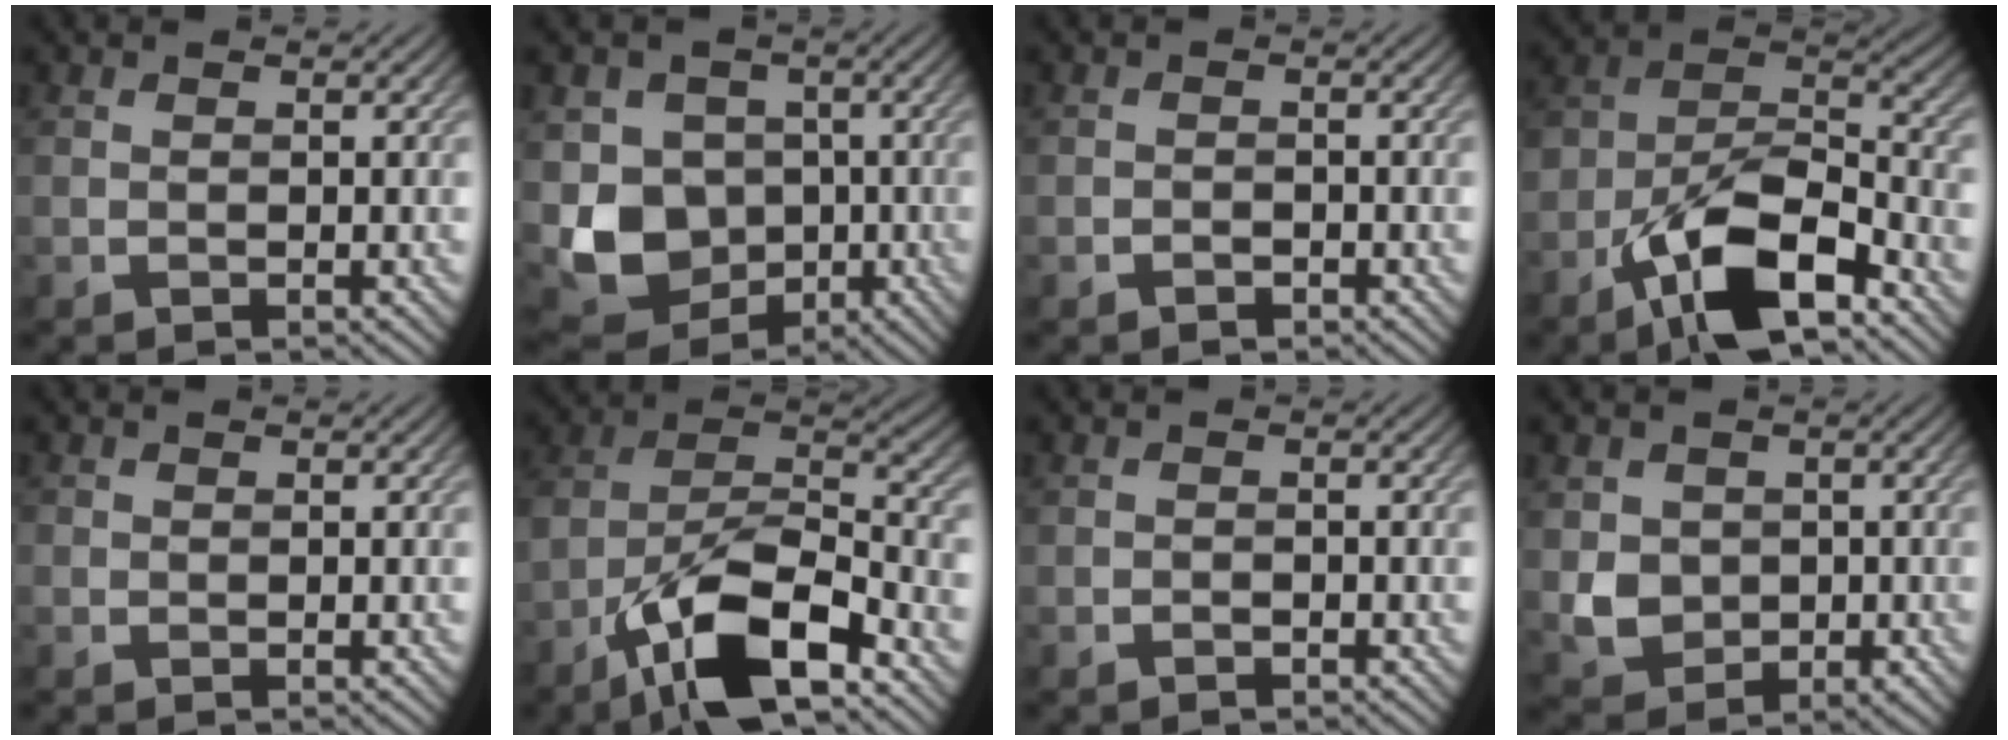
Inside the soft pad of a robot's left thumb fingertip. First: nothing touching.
{"total": 9.6, "force": [-2.1, 8.2, 4.6], "torque": [-0.096, -0.024, -0.045]}
{"total": 1.1, "force": [-1.0, 0.5, 0.1], "torque": [0.000, -0.002, -0.020]}
{"total": 12.4, "force": [-7.1, 5.7, 8.3], "torque": [-0.151, -0.006, -0.141]}
{"total": 0.6, "force": [-0.2, 0.6, -0.1], "torque": [0.004, -0.005, -0.008]}
{"total": 13.2, "force": [-7.8, 5.1, 9.3], "torque": [-0.170, -0.002, -0.161]}
{"total": 0.8, "force": [-0.8, 0.2, 0.1], "torque": [0.001, -0.003, -0.015]}
{"total": 4.3, "force": [0.2, 3.9, 1.8], "torque": [-0.048, -0.012, 0.003]}